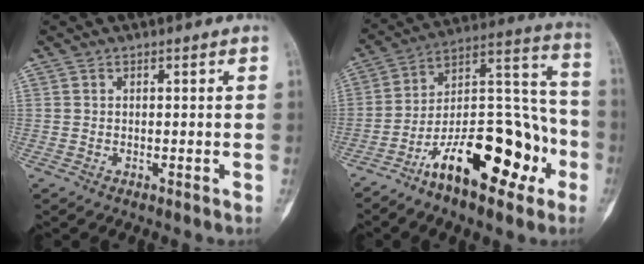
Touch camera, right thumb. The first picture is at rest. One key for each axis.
{"total": 21.9, "fx": -10.5, "fy": 9.3, "fz": 16.9, "tx": -0.244, "ty": 0.095, "tz": -0.171}